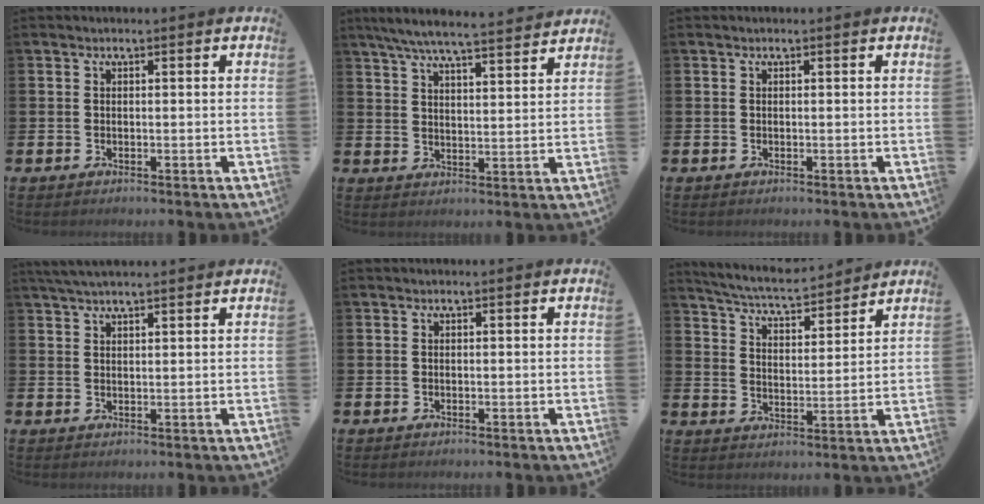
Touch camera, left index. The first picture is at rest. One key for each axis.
{"total": 6.8, "fx": 6.4, "fy": 0.3, "fz": 2.4, "tx": -0.063, "ty": -0.037, "tz": 0.112}
{"total": 0.0}
{"total": 3.2, "fx": 3.0, "fy": 0.3, "fz": 1.3, "tx": -0.029, "ty": -0.003, "tz": 0.055}
{"total": 0.0}
{"total": 5.8, "fx": 5.6, "fy": 0.6, "fz": 1.4, "tx": -0.050, "ty": -0.038, "tz": 0.095}